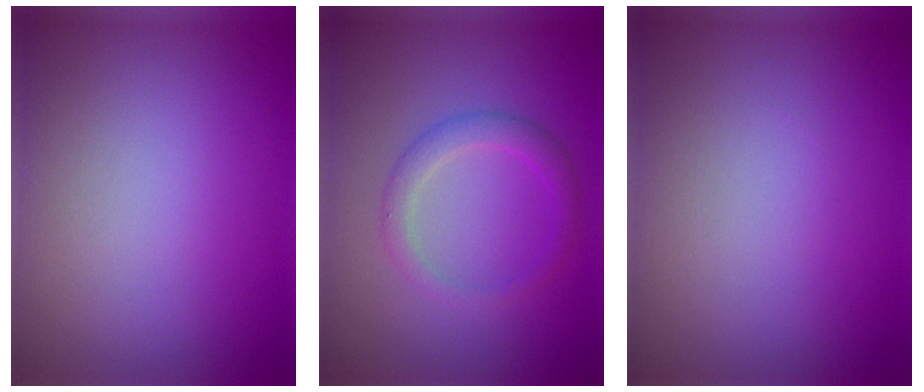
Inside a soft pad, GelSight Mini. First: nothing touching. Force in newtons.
{"total": 2.2, "press": 2.2, "slide": 0.0}
{"total": 0.0}